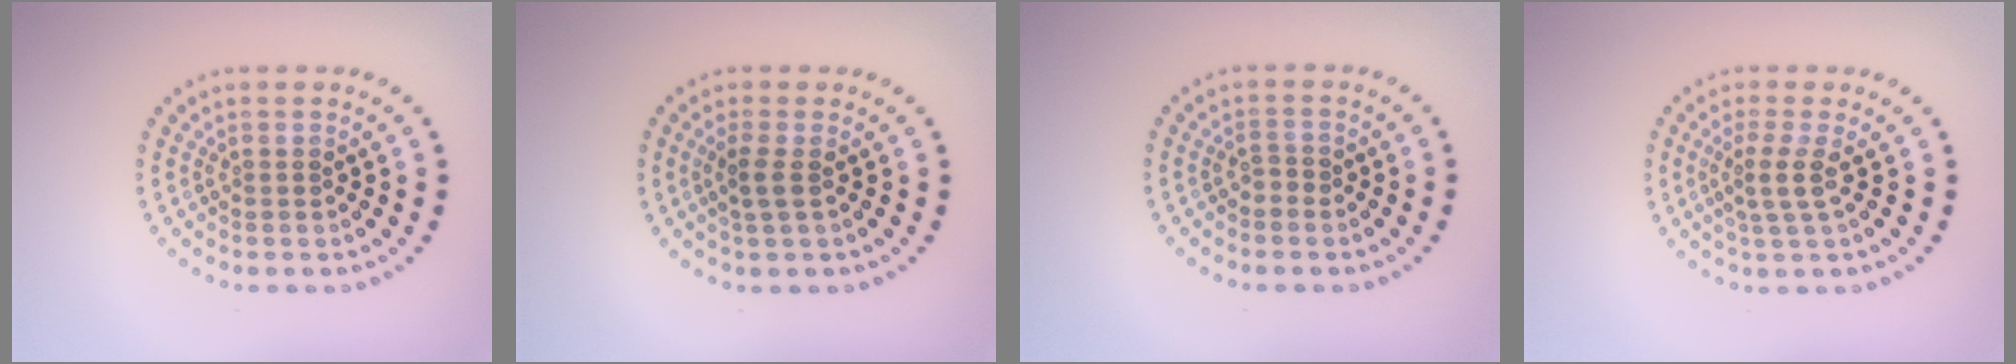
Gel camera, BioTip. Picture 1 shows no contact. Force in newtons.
{"total": 1.6, "press": 1.3, "slide": 0.8}
{"total": 0.9, "press": 0.8, "slide": 0.4}
{"total": 2.3, "press": 1.7, "slide": 1.5}